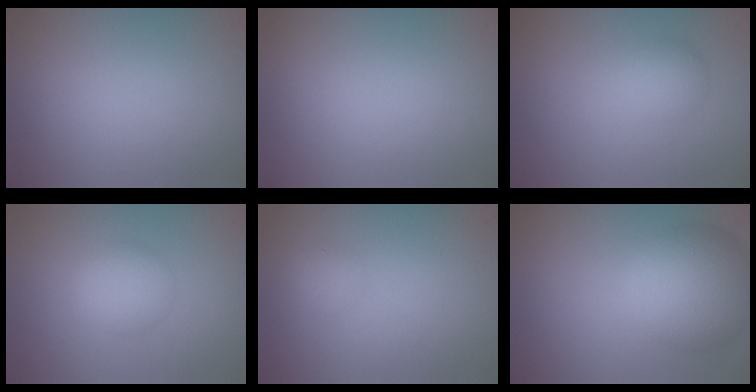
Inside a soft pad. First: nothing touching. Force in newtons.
{"total": 0.0}
{"total": 1.8, "press": 1.8, "slide": 0.1}
{"total": 2.6, "press": 2.6, "slide": 0.0}
{"total": 1.1, "press": 1.1, "slide": 0.1}
{"total": 7.6, "press": 7.6, "slide": 0.3}